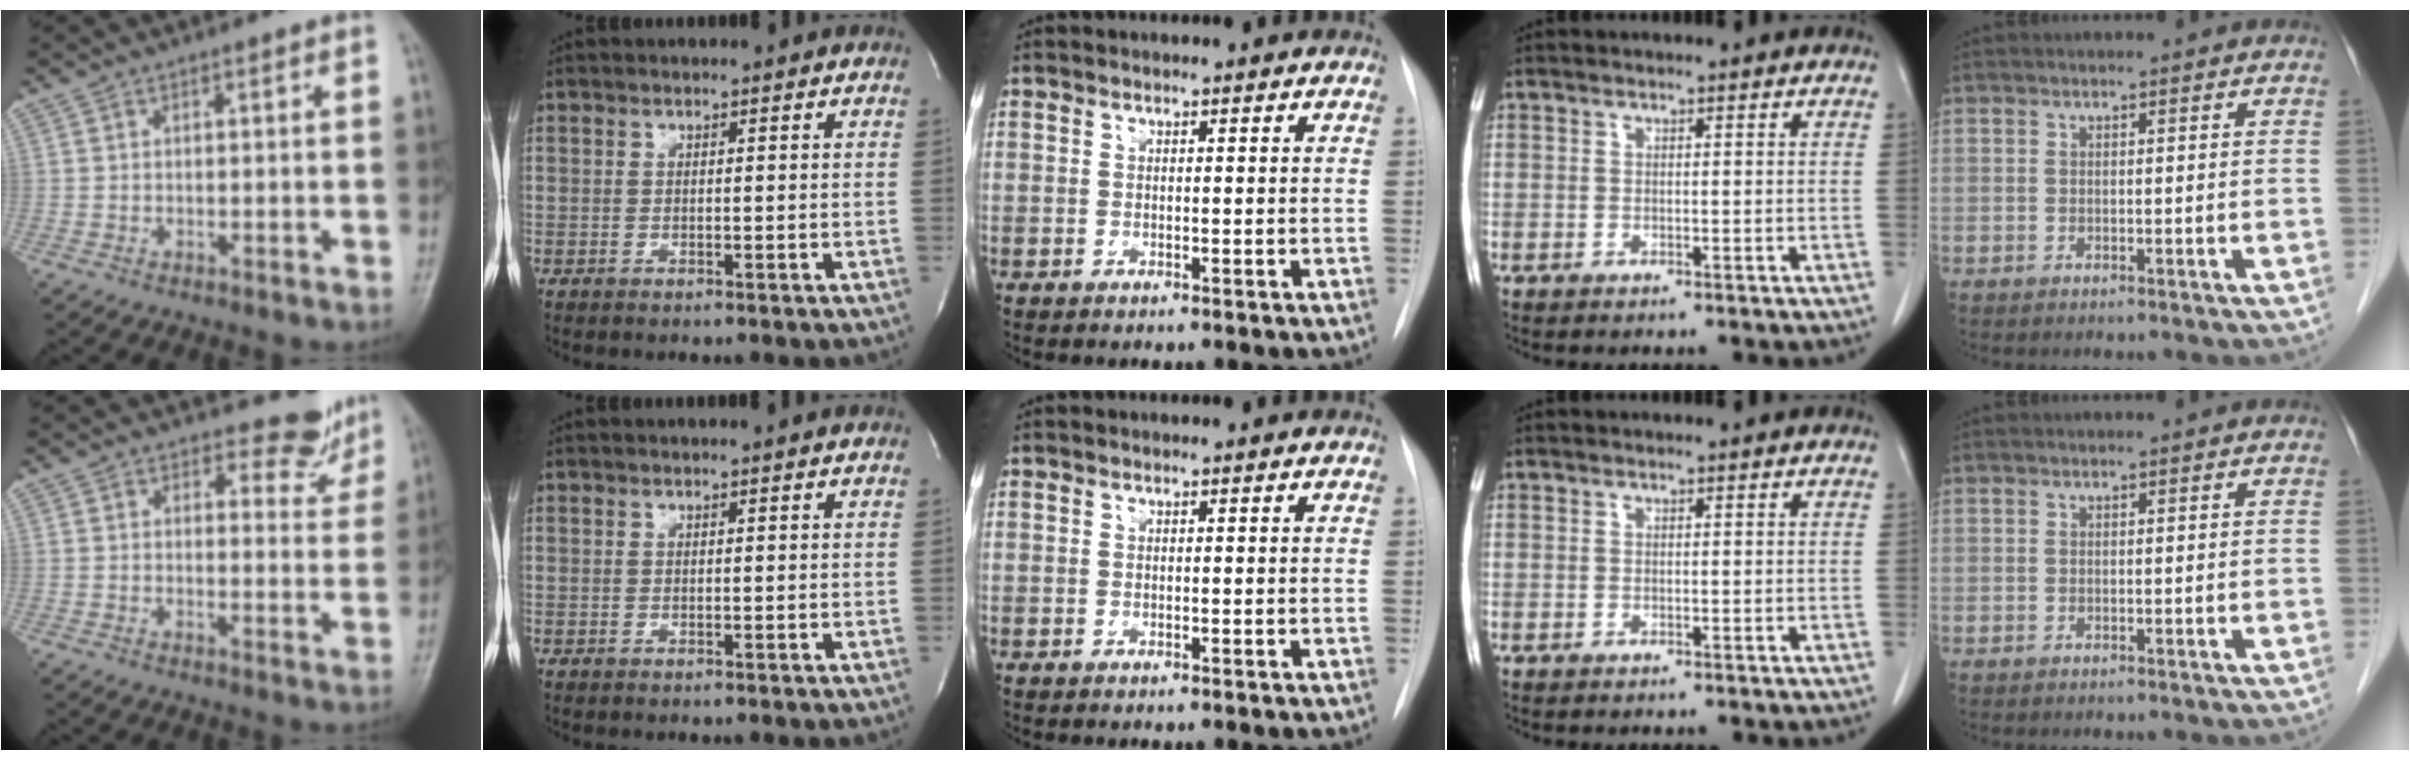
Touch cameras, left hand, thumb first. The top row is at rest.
{"thumb": {"total": 5.8, "force": [5.2, 2.5, -0.1], "torque": [0.029, -0.046, 0.053]}}